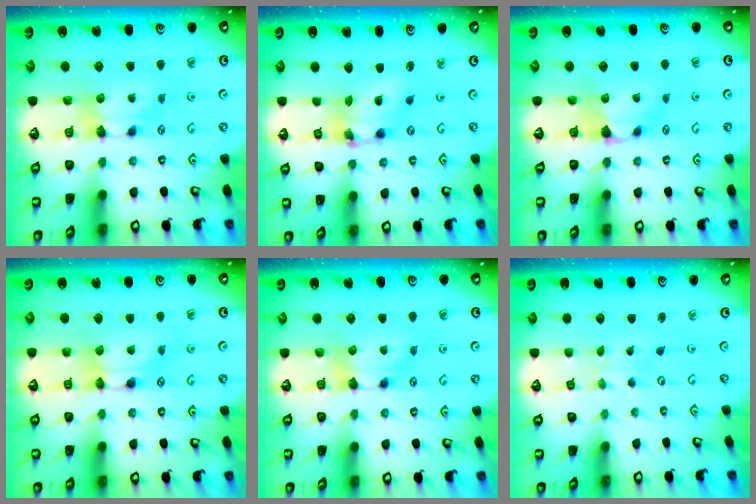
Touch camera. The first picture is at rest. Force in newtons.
{"total": 6.7, "press": 6.2, "slide": 2.6}
{"total": 0.9, "press": 0.5, "slide": 0.7}
{"total": 1.8, "press": 1.7, "slide": 0.0}
{"total": 0.0}
{"total": 4.4, "press": 4.4, "slide": 0.2}